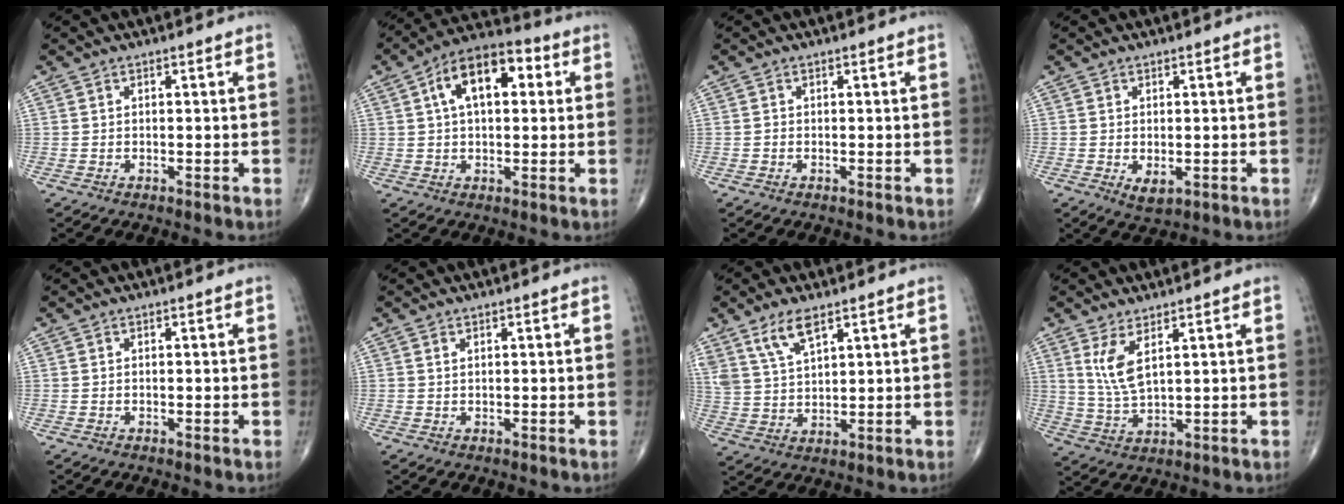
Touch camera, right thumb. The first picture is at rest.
{"total": 11.9, "force": [3.0, 6.6, 9.4], "torque": [-0.137, 0.026, 0.039]}
{"total": 0.0}
{"total": 2.8, "force": [-0.5, 1.6, 2.3], "torque": [-0.031, -0.005, 0.000]}
{"total": 0.0}
{"total": 0.5, "force": [0.3, 0.3, 0.4], "torque": [-0.008, 0.002, 0.007]}
{"total": 7.1, "force": [4.7, 2.6, 4.7], "torque": [-0.090, -0.018, 0.098]}
{"total": 6.4, "force": [2.8, 2.2, 5.3], "torque": [-0.110, -0.021, 0.069]}